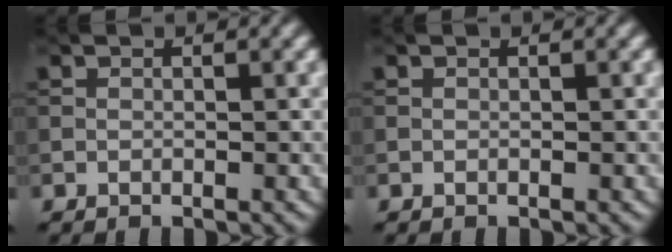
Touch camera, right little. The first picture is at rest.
{"total": 0.0}